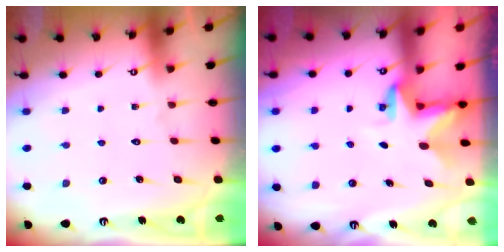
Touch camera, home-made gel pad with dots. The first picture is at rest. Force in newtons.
{"total": 2.8, "press": 2.8, "slide": 0.2}